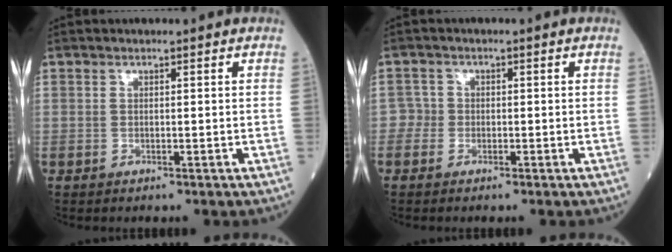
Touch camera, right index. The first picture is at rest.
{"total": 1.6, "force": [-0.8, 1.4, -0.2], "torque": [0.013, 0.010, -0.020]}